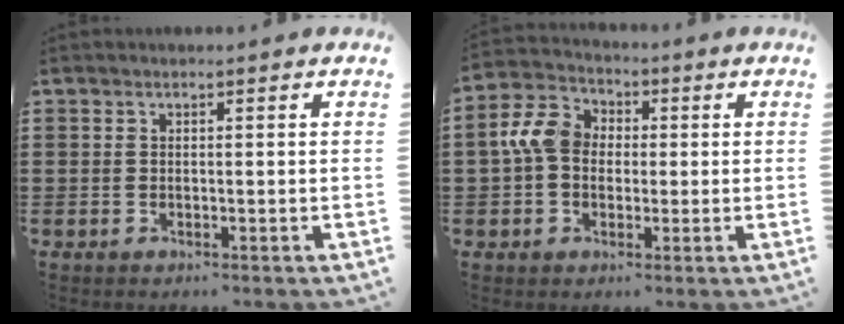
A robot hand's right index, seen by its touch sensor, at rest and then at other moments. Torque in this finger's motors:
{"motor_torque": [1.28, -0.42, 0.70, 0.16]}